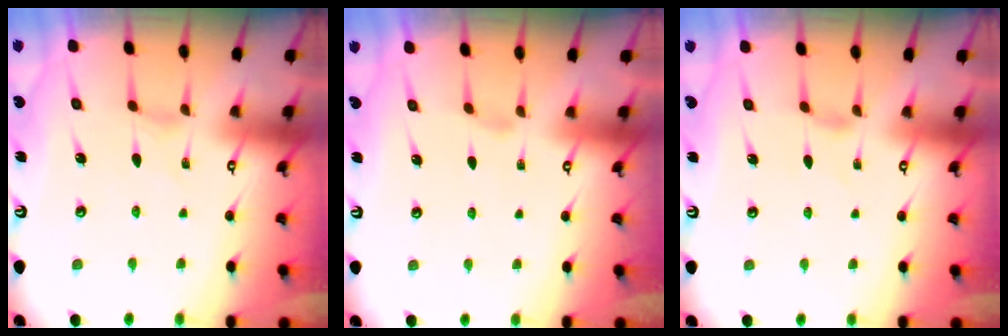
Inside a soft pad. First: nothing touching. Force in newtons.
{"total": 0.6, "press": 0.5, "slide": 0.2}
{"total": 0.0}